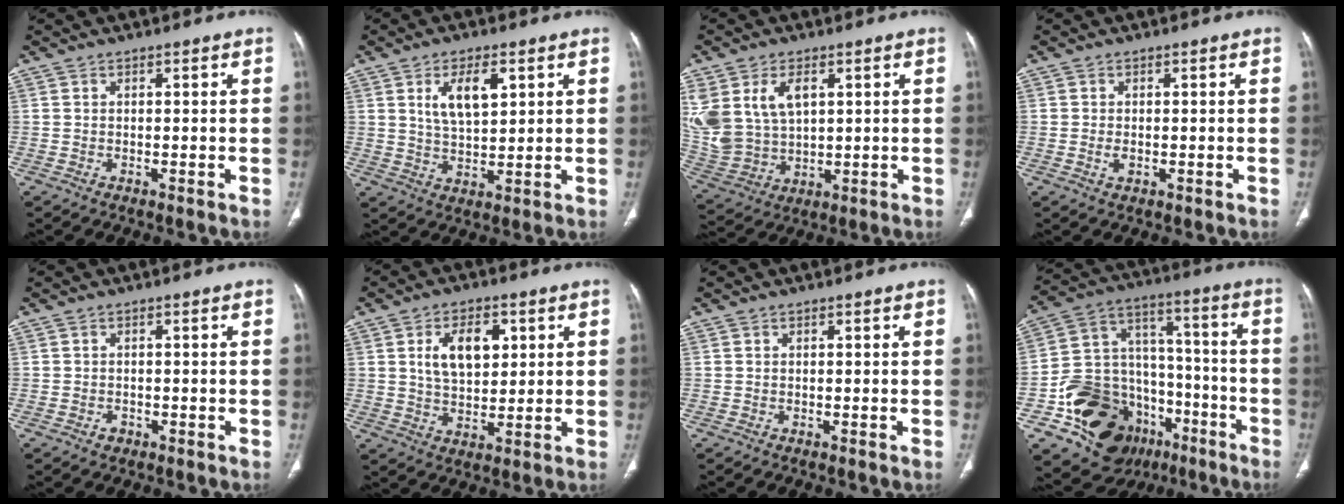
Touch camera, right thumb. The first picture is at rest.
{"total": 8.0, "force": [3.1, 3.7, 6.4], "torque": [-0.105, -0.014, 0.061]}
{"total": 16.0, "force": [5.0, 10.8, 10.7], "torque": [-0.243, -0.008, 0.119]}
{"total": 1.4, "force": [-0.3, 0.8, 1.1], "torque": [-0.021, -0.002, -0.005]}
{"total": 1.1, "force": [-0.6, 0.8, 0.3], "torque": [-0.001, 0.005, -0.008]}
{"total": 9.6, "force": [2.9, 5.7, 7.2], "torque": [-0.098, -0.009, 0.053]}
{"total": 0.0}
{"total": 24.7, "force": [-11.5, 17.5, 13.1], "torque": [-0.183, 0.101, -0.174]}